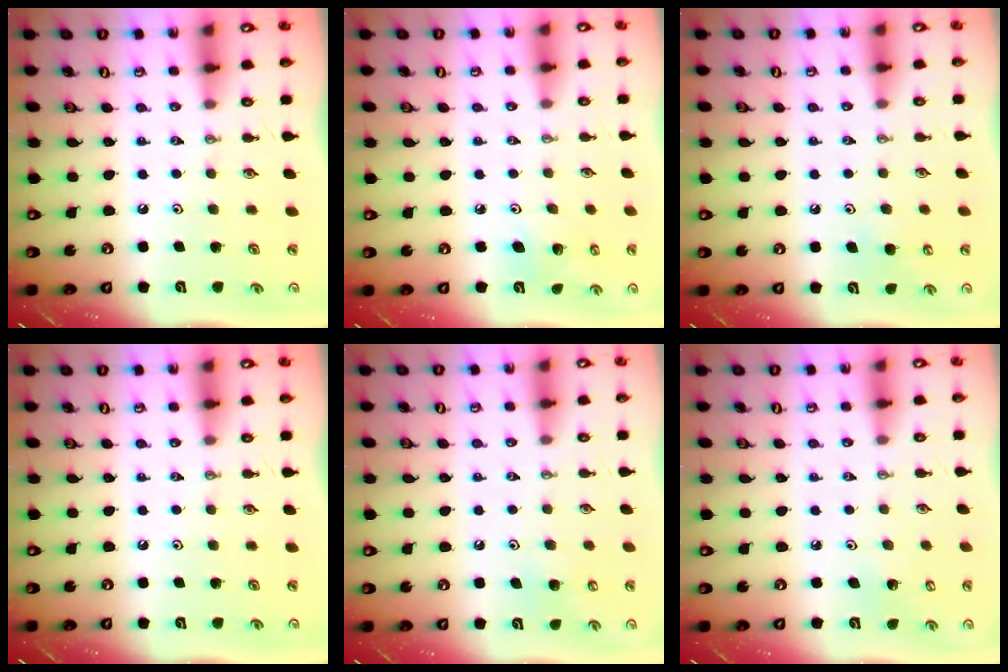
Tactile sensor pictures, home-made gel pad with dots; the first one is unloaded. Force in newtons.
{"total": 5.4, "press": 5.1, "slide": 1.7}
{"total": 6.6, "press": 6.6, "slide": 0.6}
{"total": 0.0}
{"total": 6.3, "press": 6.3, "slide": 0.0}
{"total": 3.0, "press": 2.9, "slide": 0.3}